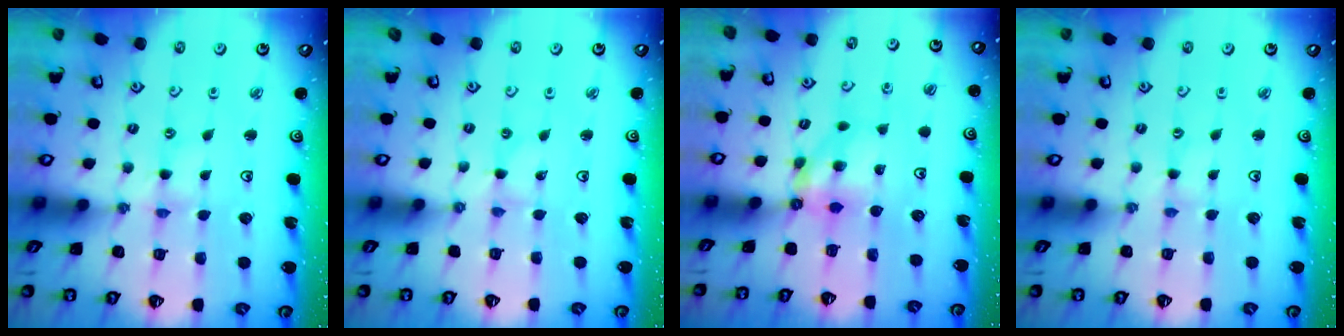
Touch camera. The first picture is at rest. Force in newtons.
{"total": 0.0}
{"total": 6.0, "press": 6.0, "slide": 0.1}
{"total": 0.0}